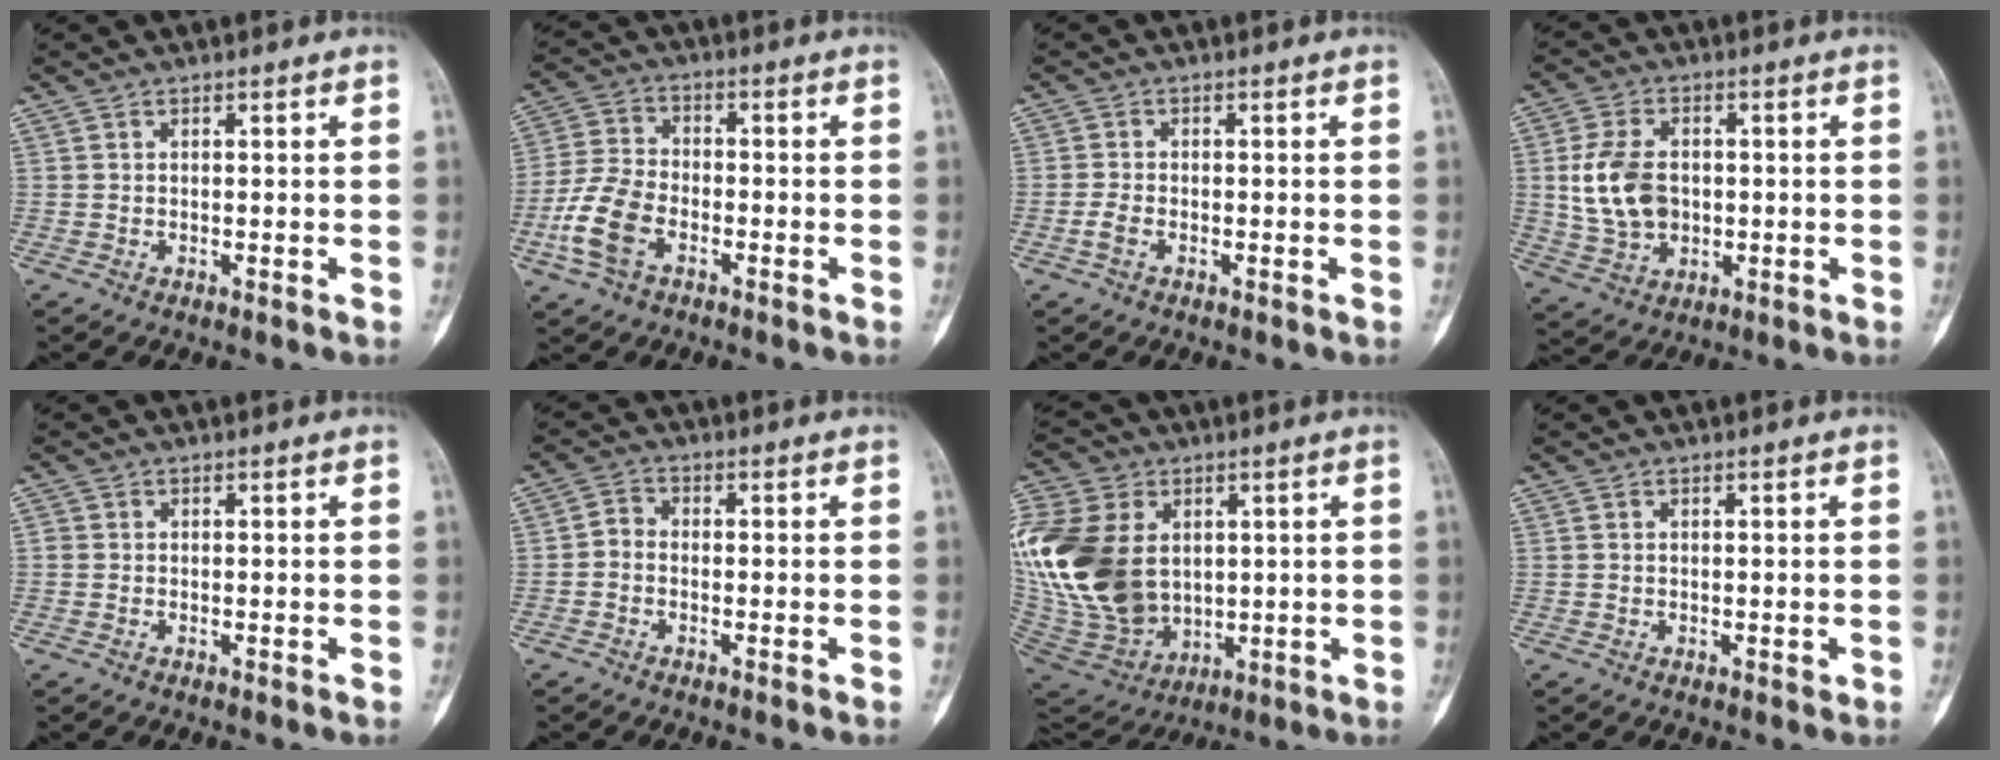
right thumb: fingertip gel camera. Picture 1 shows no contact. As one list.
[{"total": 9.8, "force": [-3.8, 6.0, 6.8], "torque": [-0.148, 0.019, -0.078]}, {"total": 2.2, "force": [-0.9, 1.4, 1.5], "torque": [-0.037, 0.004, -0.020]}, {"total": 10.8, "force": [0.5, 7.6, 7.7], "torque": [-0.138, 0.001, 0.016]}, {"total": 0.7, "force": [0.0, 0.7, 0.2], "torque": [0.003, 0.003, -0.001]}, {"total": 2.5, "force": [-0.8, 2.0, 1.4], "torque": [-0.017, 0.010, -0.027]}, {"total": 28.2, "force": [3.8, 20.3, 19.2], "torque": [-0.421, -0.001, 0.091]}, {"total": 0.8, "force": [-0.1, 0.6, 0.5], "torque": [-0.003, 0.000, 0.000]}]